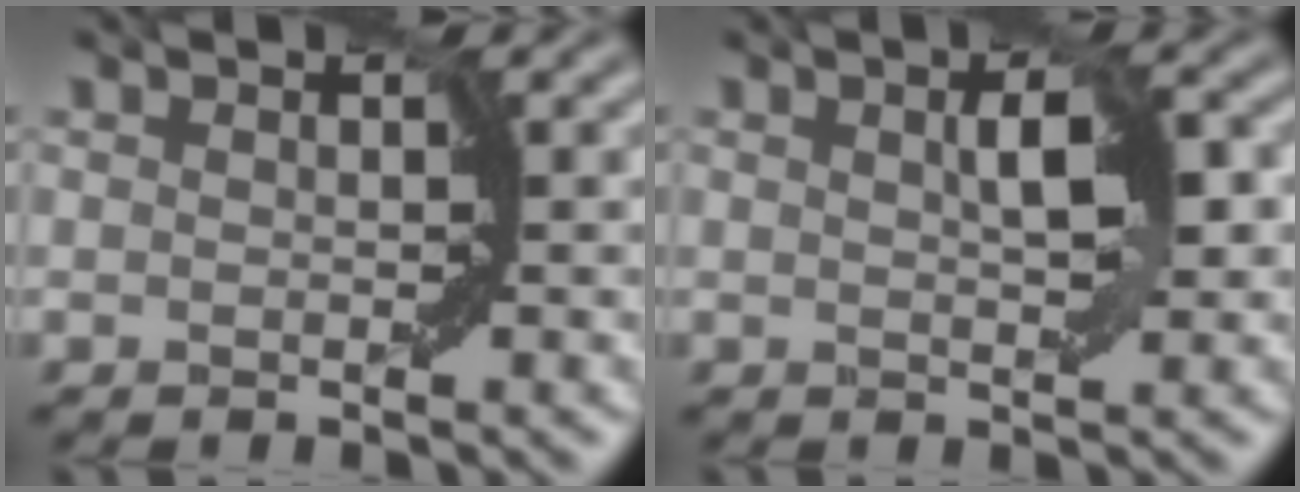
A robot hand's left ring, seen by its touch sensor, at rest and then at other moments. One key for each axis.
{"total": 2.7, "fx": 0.5, "fy": 1.0, "fz": 2.5, "tx": -0.051, "ty": 0.001, "tz": 0.010}